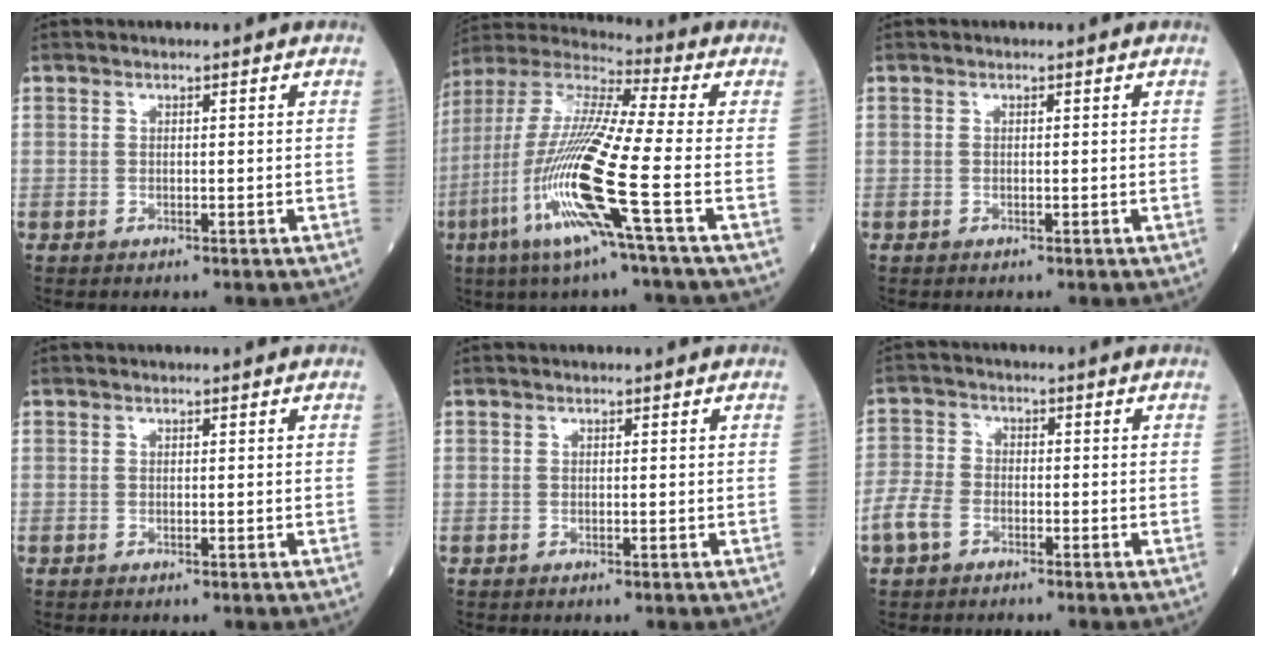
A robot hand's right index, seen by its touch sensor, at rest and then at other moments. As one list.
[{"total": 17.8, "force": [-6.1, -0.4, 16.8], "torque": [-0.357, -0.021, -0.129]}, {"total": 0.0}, {"total": 0.0}, {"total": 0.0}, {"total": 4.8, "force": [-2.7, 2.9, 2.6], "torque": [-0.073, 0.001, -0.060]}]